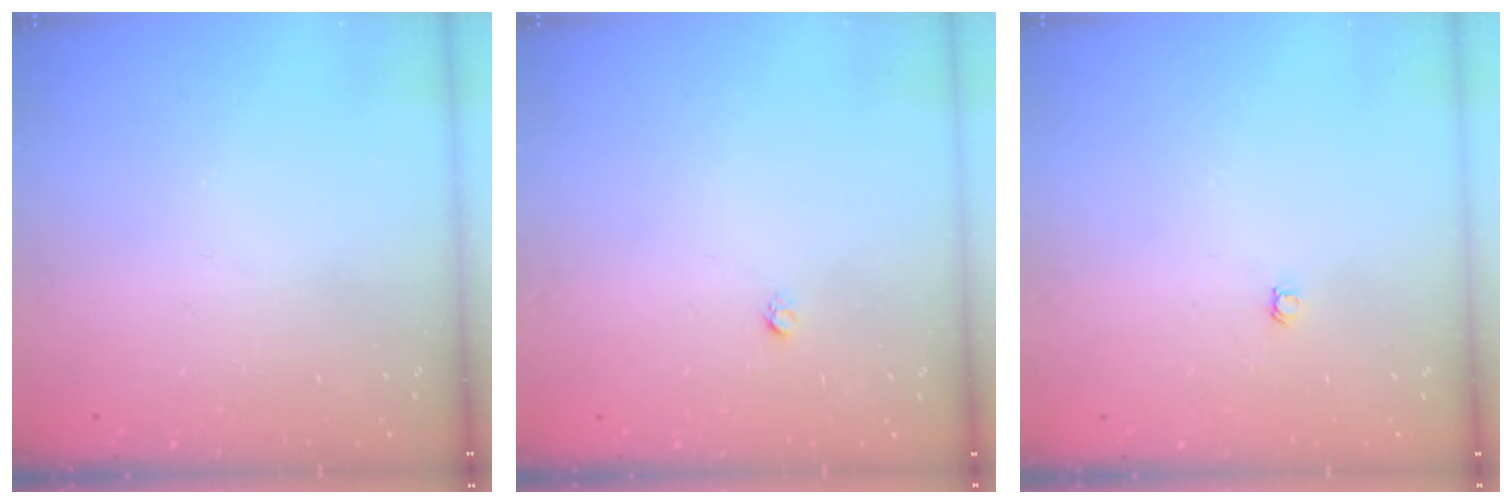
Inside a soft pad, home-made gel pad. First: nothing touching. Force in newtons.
{"total": 1.6, "press": 1.5, "slide": 0.1}
{"total": 3.0, "press": 3.0, "slide": 0.4}